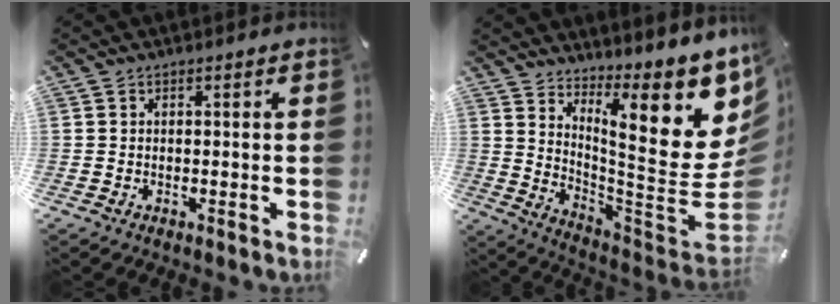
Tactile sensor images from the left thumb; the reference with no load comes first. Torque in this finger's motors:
{"motor_torque": [3.70, 1.32, 1.45, -1.32, 0.24]}